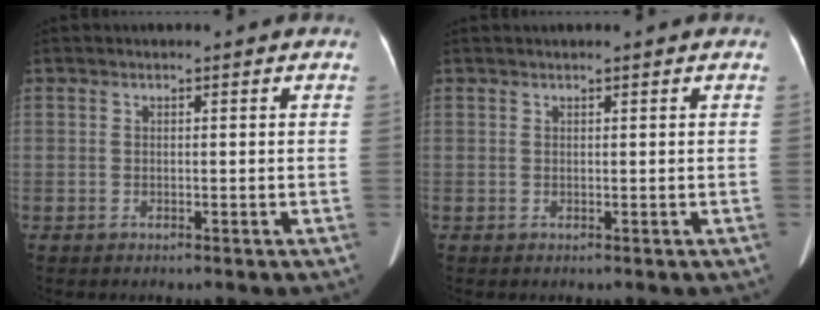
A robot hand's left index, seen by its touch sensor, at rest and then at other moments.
{"total": 0.6, "force": [0.5, -0.1, 0.3], "torque": [-0.008, 0.009, 0.015]}